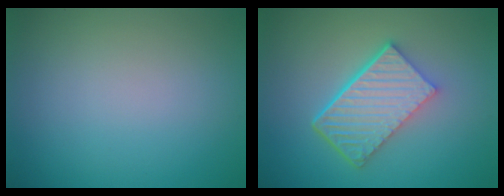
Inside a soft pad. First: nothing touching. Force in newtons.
{"total": 6.7, "press": 4.5, "slide": 5.0}